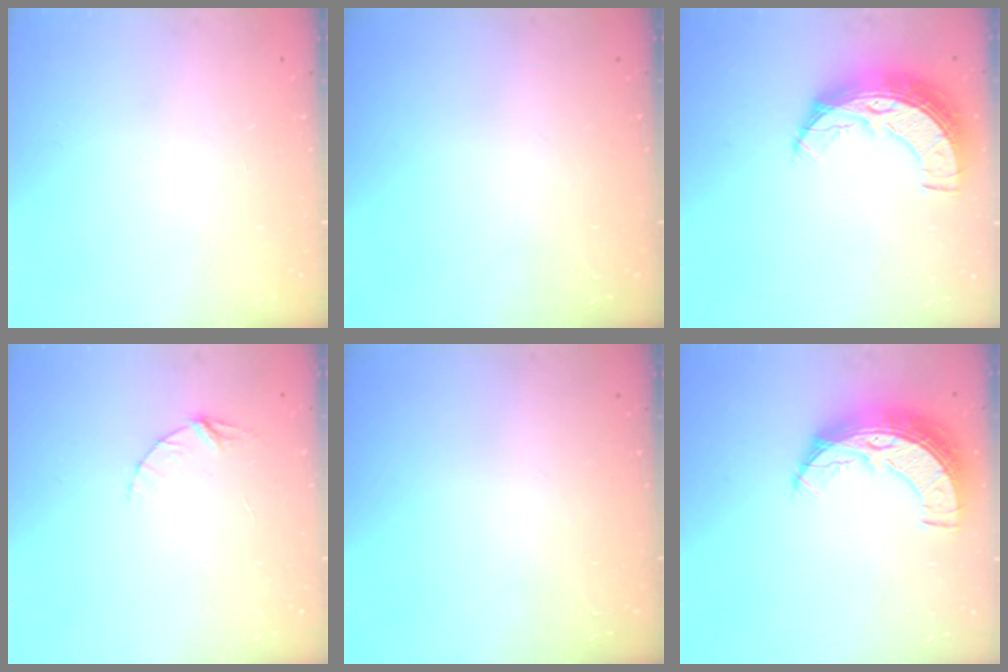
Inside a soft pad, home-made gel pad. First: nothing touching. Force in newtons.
{"total": 0.0}
{"total": 11.5, "press": 11.5, "slide": 0.9}
{"total": 3.7, "press": 3.7, "slide": 0.4}
{"total": 0.0}
{"total": 11.5, "press": 11.5, "slide": 0.9}